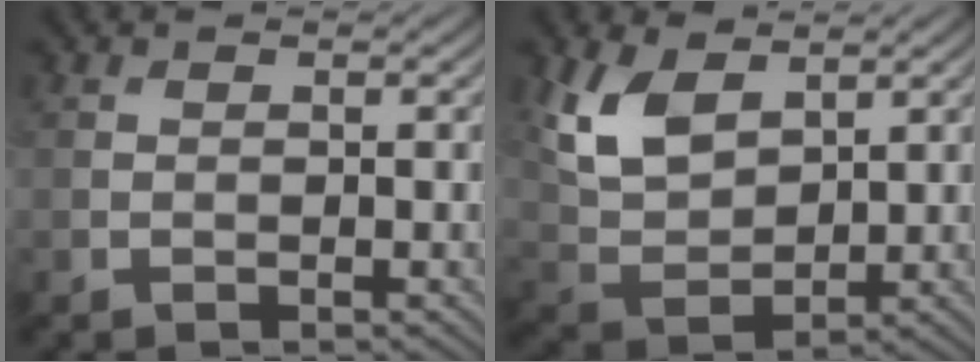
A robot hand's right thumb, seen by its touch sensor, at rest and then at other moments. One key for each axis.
{"total": 7.8, "fx": 3.9, "fy": 4.4, "fz": 5.1, "tx": -0.128, "ty": -0.005, "tz": 0.081}